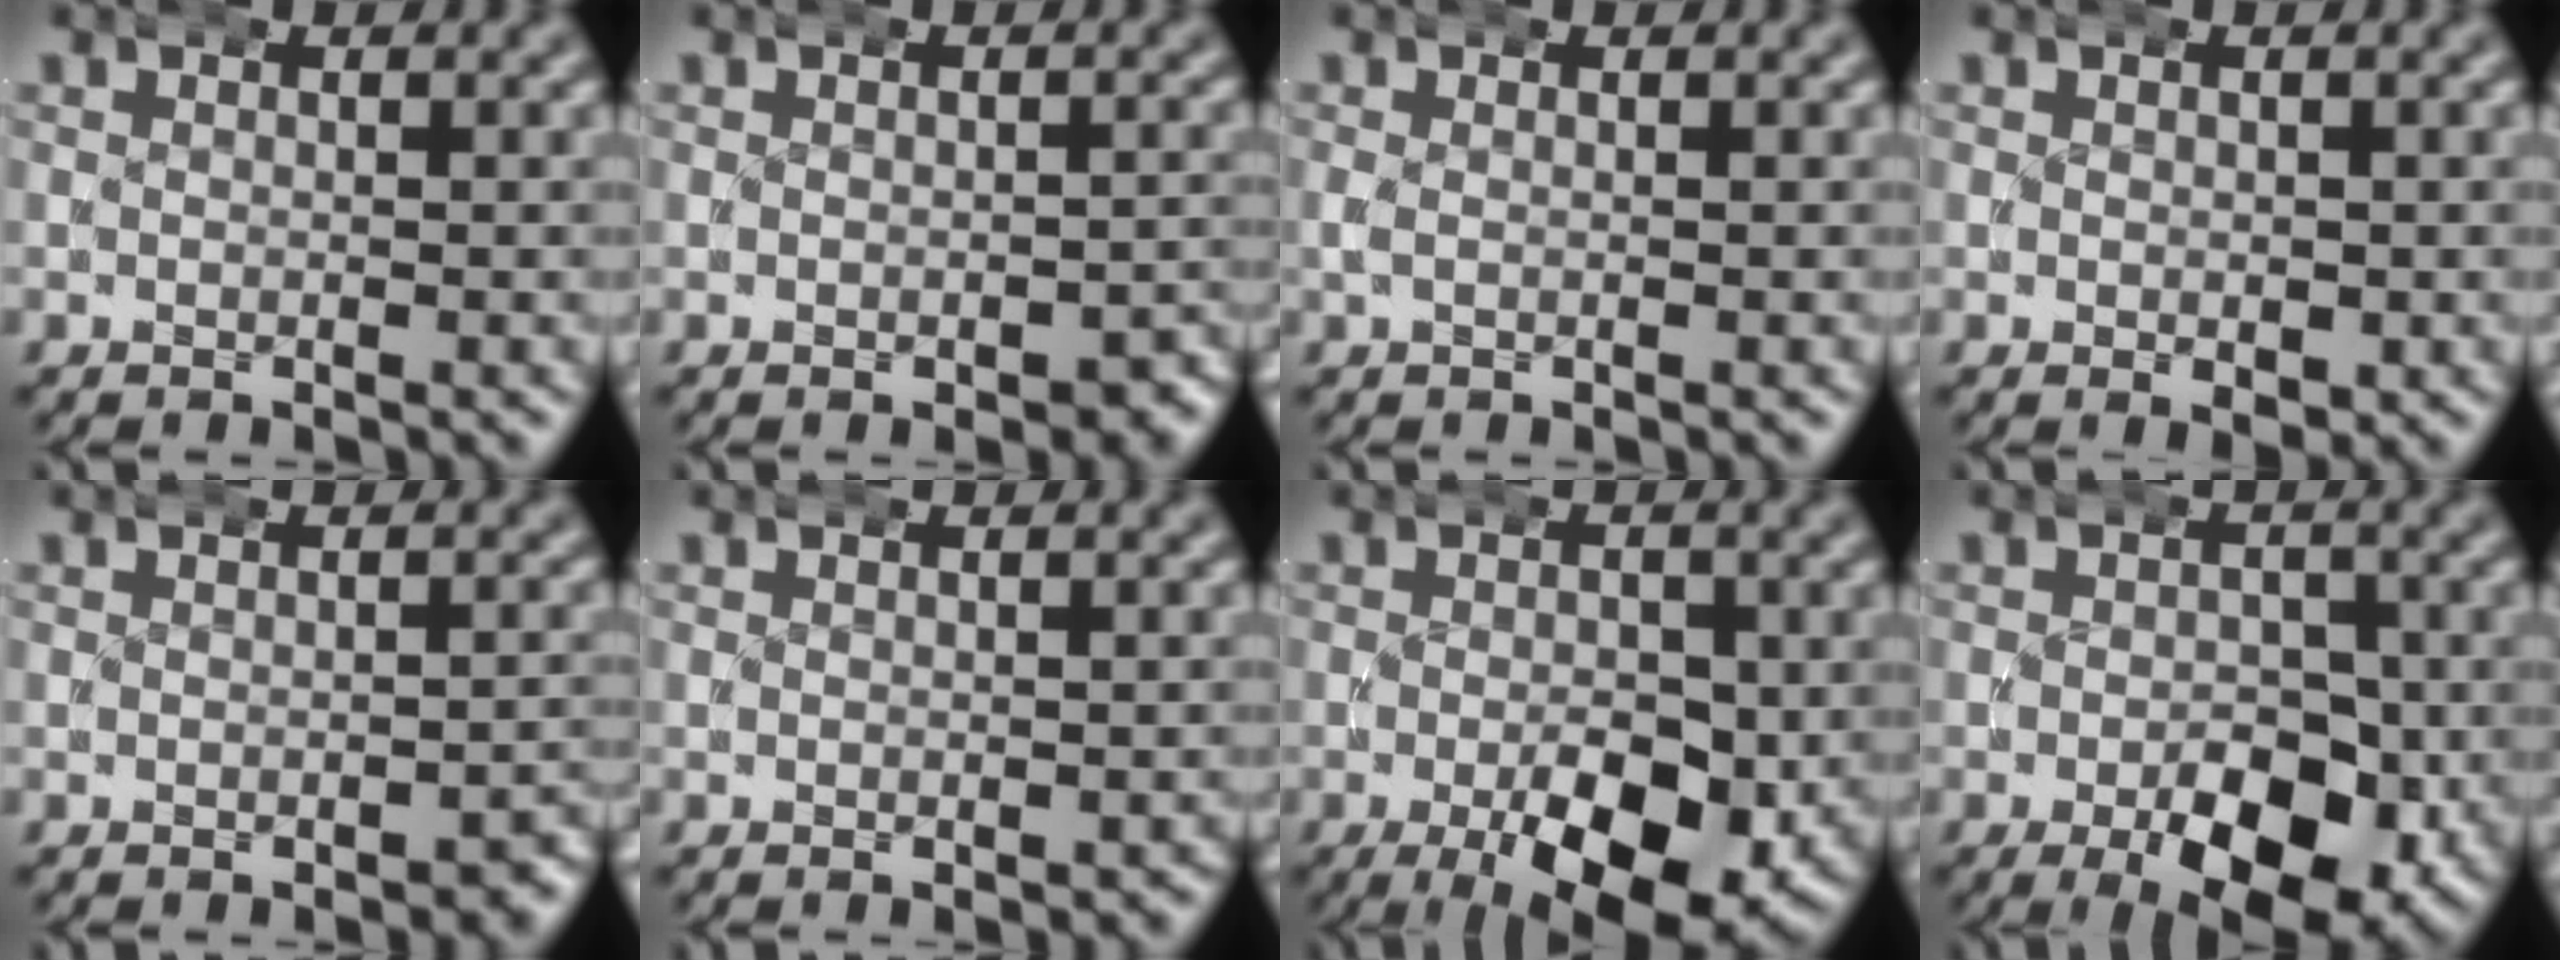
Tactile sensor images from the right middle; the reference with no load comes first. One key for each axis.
{"total": 2.2, "fx": -1.2, "fy": 1.2, "fz": 1.4, "tx": -0.015, "ty": -0.004, "tz": -0.018}
{"total": 0.7, "fx": -0.1, "fy": 0.5, "fz": 0.5, "tx": -0.019, "ty": -0.002, "tz": 0.000}
{"total": 1.6, "fx": -0.4, "fy": 0.9, "fz": 1.2, "tx": -0.017, "ty": -0.009, "tz": -0.003}
{"total": 1.8, "fx": -1.0, "fy": 1.0, "fz": 1.1, "tx": -0.012, "ty": 0.000, "tz": -0.016}
{"total": 0.6, "fx": -0.3, "fy": 0.4, "fz": 0.3, "tx": -0.001, "ty": -0.003, "tz": -0.004}
{"total": 9.5, "fx": -3.5, "fy": 4.5, "fz": 7.6, "tx": -0.120, "ty": -0.037, "tz": -0.039}
{"total": 9.1, "fx": -3.3, "fy": 5.0, "fz": 6.8, "tx": -0.101, "ty": -0.034, "tz": -0.037}